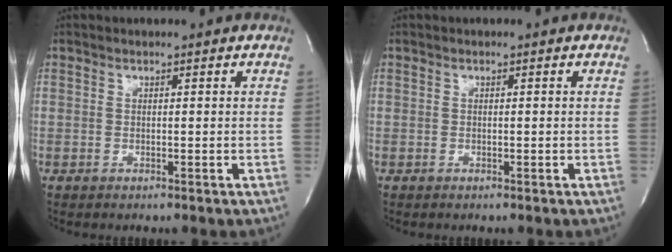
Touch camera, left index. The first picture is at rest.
{"total": 0.0}